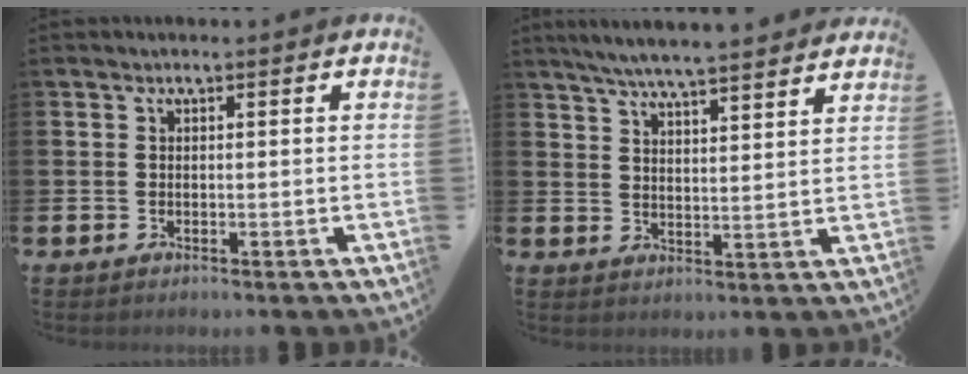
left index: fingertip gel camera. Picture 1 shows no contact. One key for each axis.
{"total": 6.1, "fx": 5.9, "fy": -0.1, "fz": 1.5, "tx": -0.045, "ty": -0.035, "tz": 0.105}